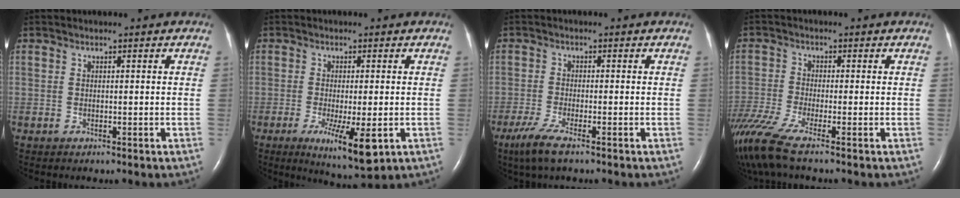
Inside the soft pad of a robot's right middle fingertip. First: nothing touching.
{"total": 7.9, "force": [-2.9, 1.4, 7.2], "torque": [-0.118, -0.022, -0.039]}
{"total": 6.1, "force": [-4.0, 0.8, 4.5], "torque": [-0.102, -0.019, -0.076]}
{"total": 8.7, "force": [-6.6, 0.0, 5.7], "torque": [-0.124, -0.026, -0.127]}